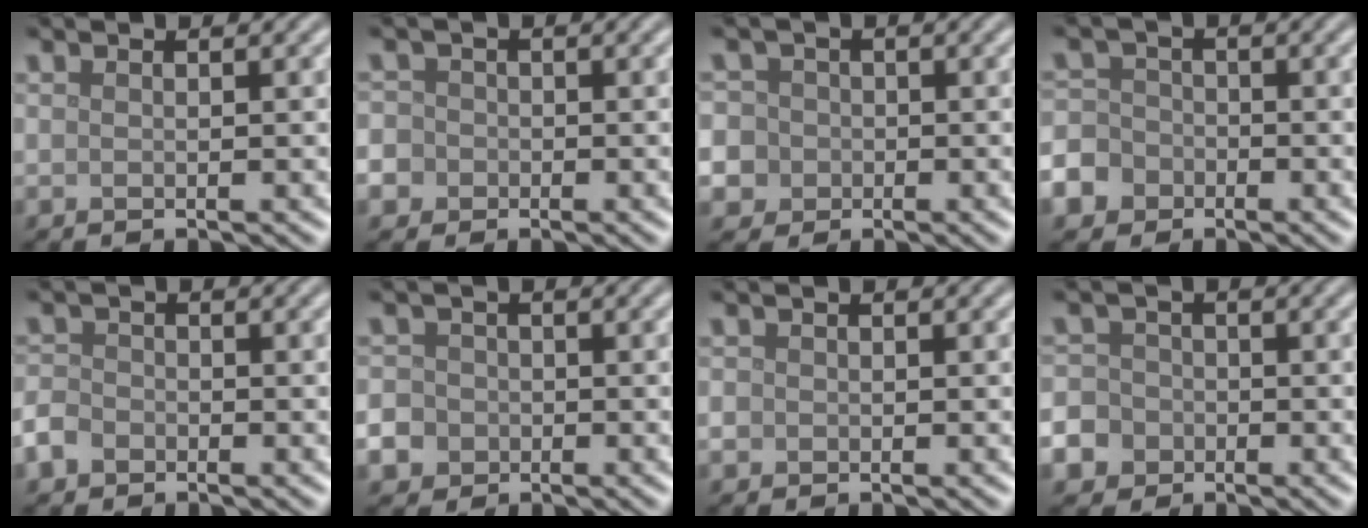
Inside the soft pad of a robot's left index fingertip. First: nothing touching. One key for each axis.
{"total": 5.9, "fx": -2.1, "fy": 5.3, "fz": 1.5, "tx": -0.041, "ty": 0.000, "tz": -0.068}
{"total": 8.5, "fx": -1.6, "fy": 8.0, "fz": 2.5, "tx": -0.057, "ty": 0.010, "tz": -0.068}
{"total": 6.2, "fx": -3.4, "fy": 5.0, "fz": 1.4, "tx": -0.028, "ty": -0.011, "tz": -0.077}
{"total": 2.1, "fx": -1.2, "fy": 1.5, "fz": 0.7, "tx": -0.011, "ty": 0.000, "tz": -0.032}
{"total": 7.5, "fx": -3.1, "fy": 6.5, "fz": 2.0, "tx": -0.054, "ty": -0.018, "tz": -0.083}
{"total": 1.0, "fx": -0.2, "fy": 0.9, "fz": 0.2, "tx": 0.002, "ty": -0.005, "tz": -0.006}
{"total": 7.6, "fx": -3.7, "fy": 6.4, "fz": 1.8, "tx": -0.052, "ty": -0.019, "tz": -0.087}